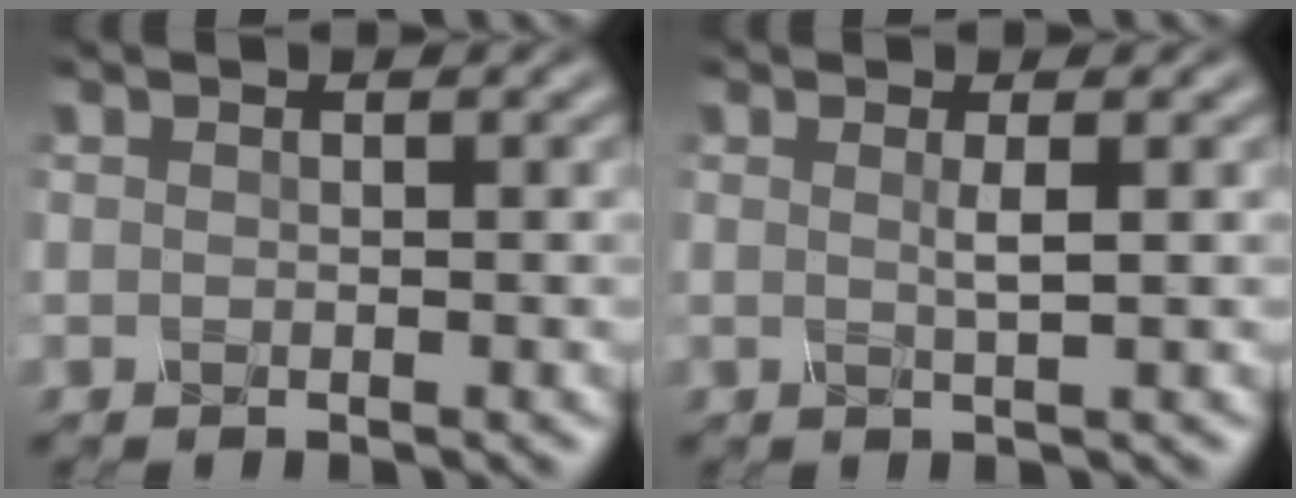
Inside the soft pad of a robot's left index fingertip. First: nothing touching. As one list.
[{"total": 1.4, "force": [0.3, 0.3, 1.4], "torque": [-0.024, 0.001, -0.001]}]